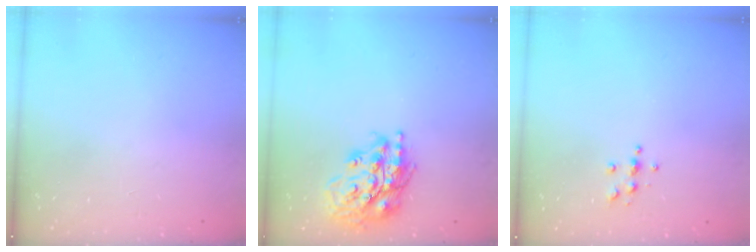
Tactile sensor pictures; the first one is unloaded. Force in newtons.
{"total": 18.3, "press": 18.1, "slide": 2.6}
{"total": 4.0, "press": 3.9, "slide": 0.4}